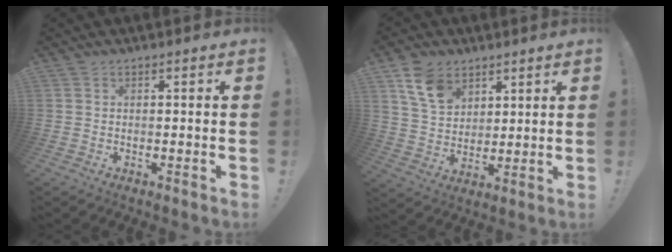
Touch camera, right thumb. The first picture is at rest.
{"total": 11.5, "force": [6.8, 7.6, 5.3], "torque": [-0.092, -0.028, 0.135]}